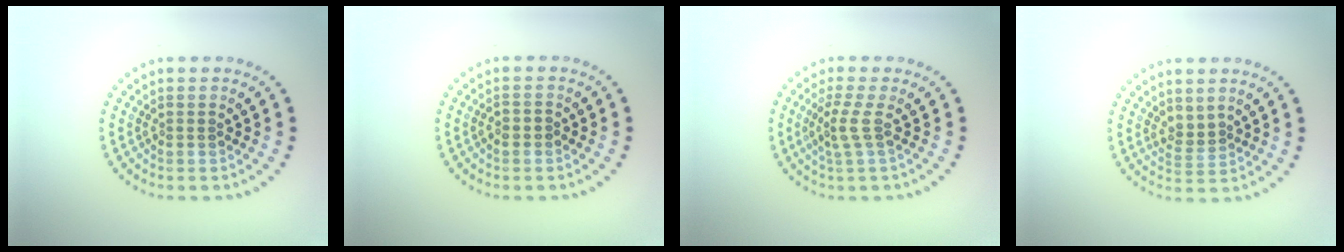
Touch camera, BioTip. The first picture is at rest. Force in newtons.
{"total": 1.1, "press": 1.0, "slide": 0.6}
{"total": 2.1, "press": 1.5, "slide": 1.4}
{"total": 1.5, "press": 1.0, "slide": 1.1}